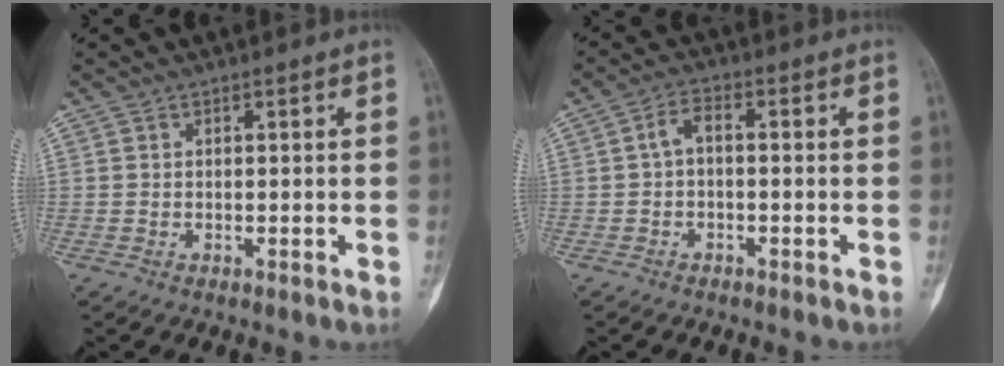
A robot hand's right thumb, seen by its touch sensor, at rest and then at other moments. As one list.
[{"total": 3.1, "force": [-0.3, 1.6, 2.6], "torque": [-0.042, 0.017, -0.014]}]